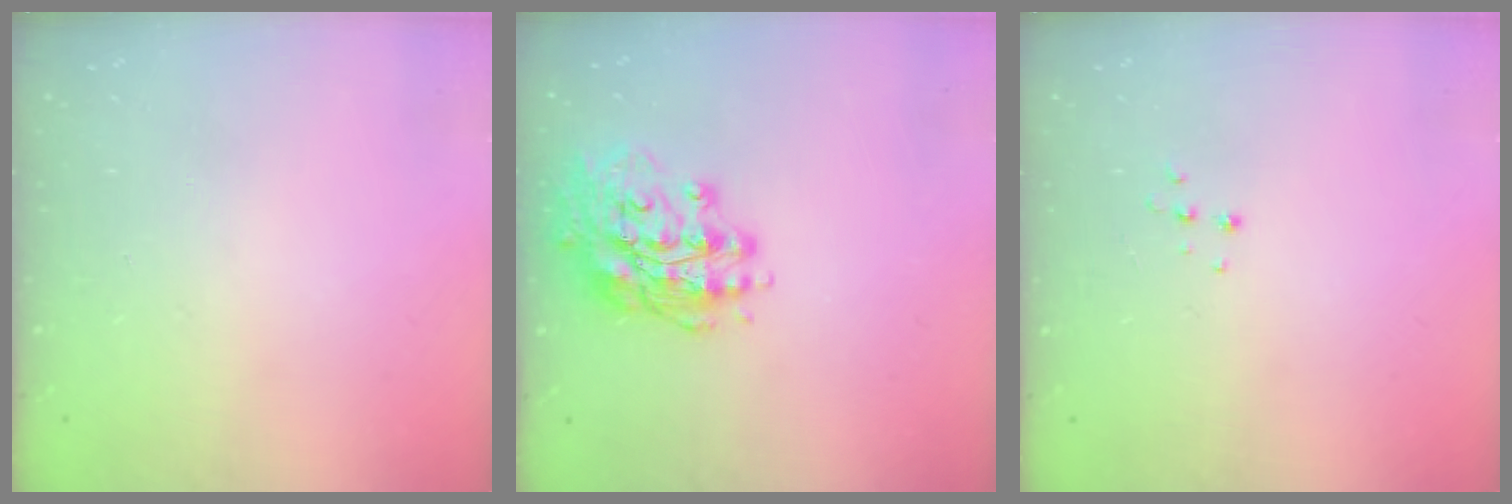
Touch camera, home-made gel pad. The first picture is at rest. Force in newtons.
{"total": 15.0, "press": 14.7, "slide": 2.6}
{"total": 4.9, "press": 4.9, "slide": 0.7}